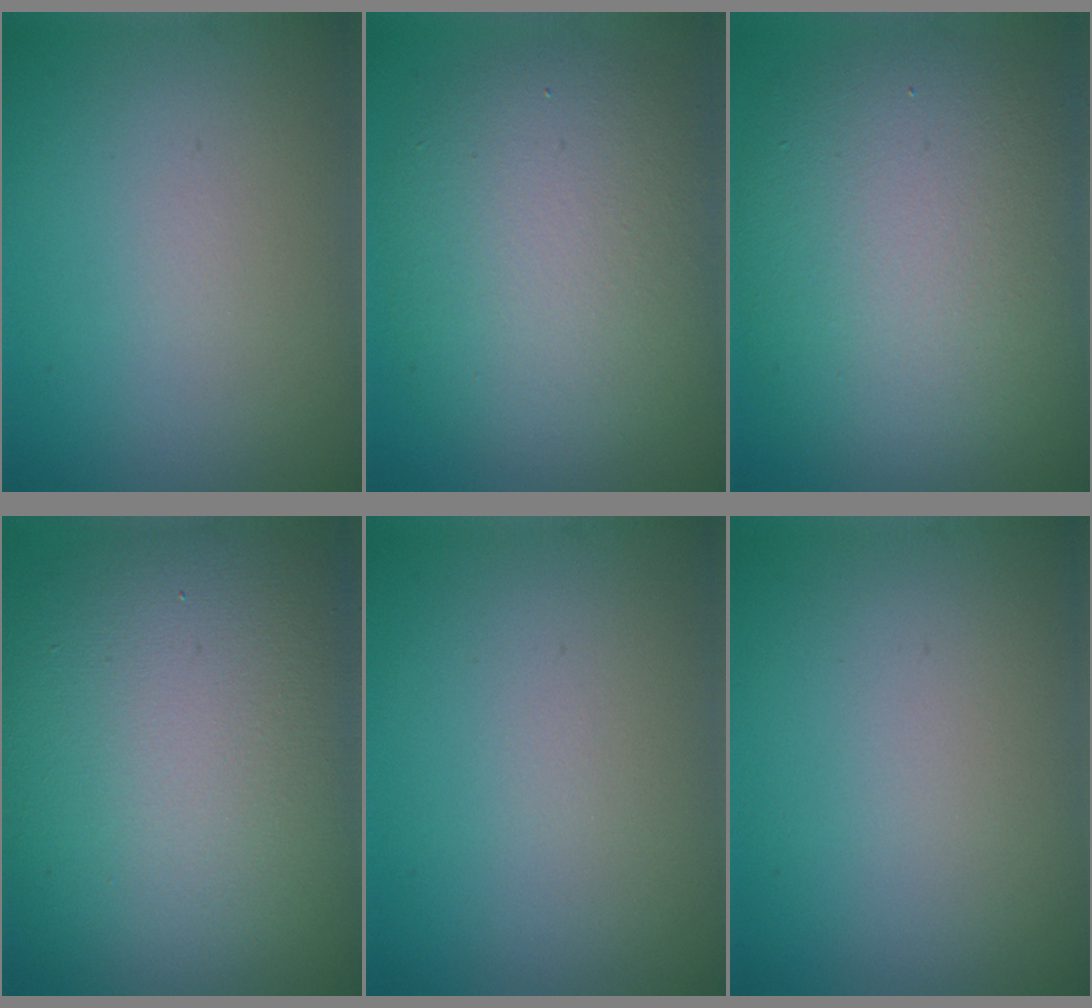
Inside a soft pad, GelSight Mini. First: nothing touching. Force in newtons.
{"total": 8.6, "press": 8.6, "slide": 0.3}
{"total": 11.3, "press": 11.3, "slide": 0.5}
{"total": 15.6, "press": 15.6, "slide": 1.0}
{"total": 0.0}
{"total": 0.0}